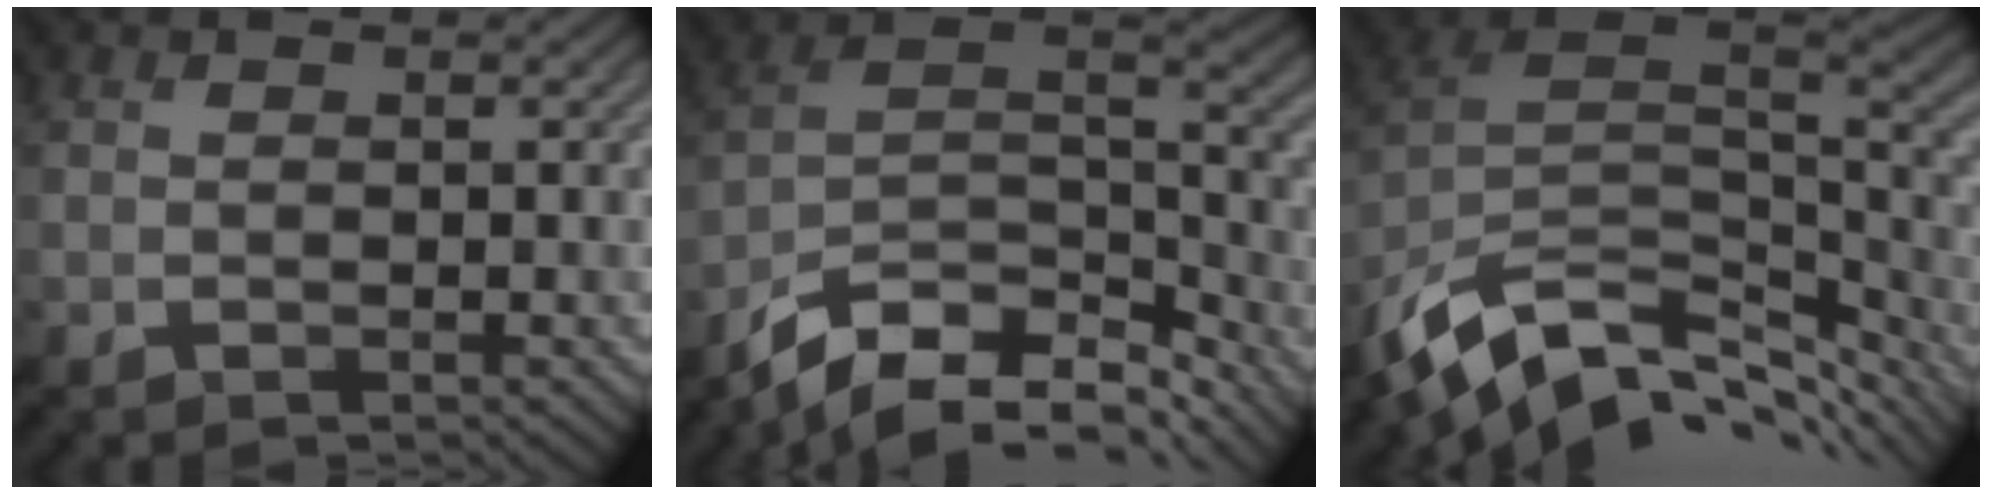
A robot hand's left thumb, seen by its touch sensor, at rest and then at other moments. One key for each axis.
{"total": 14.3, "fx": -10.2, "fy": 5.9, "fz": 8.1, "tx": -0.191, "ty": -0.013, "tz": -0.167}
{"total": 13.5, "fx": -7.4, "fy": 6.9, "fz": 9.0, "tx": -0.218, "ty": -0.014, "tz": -0.125}